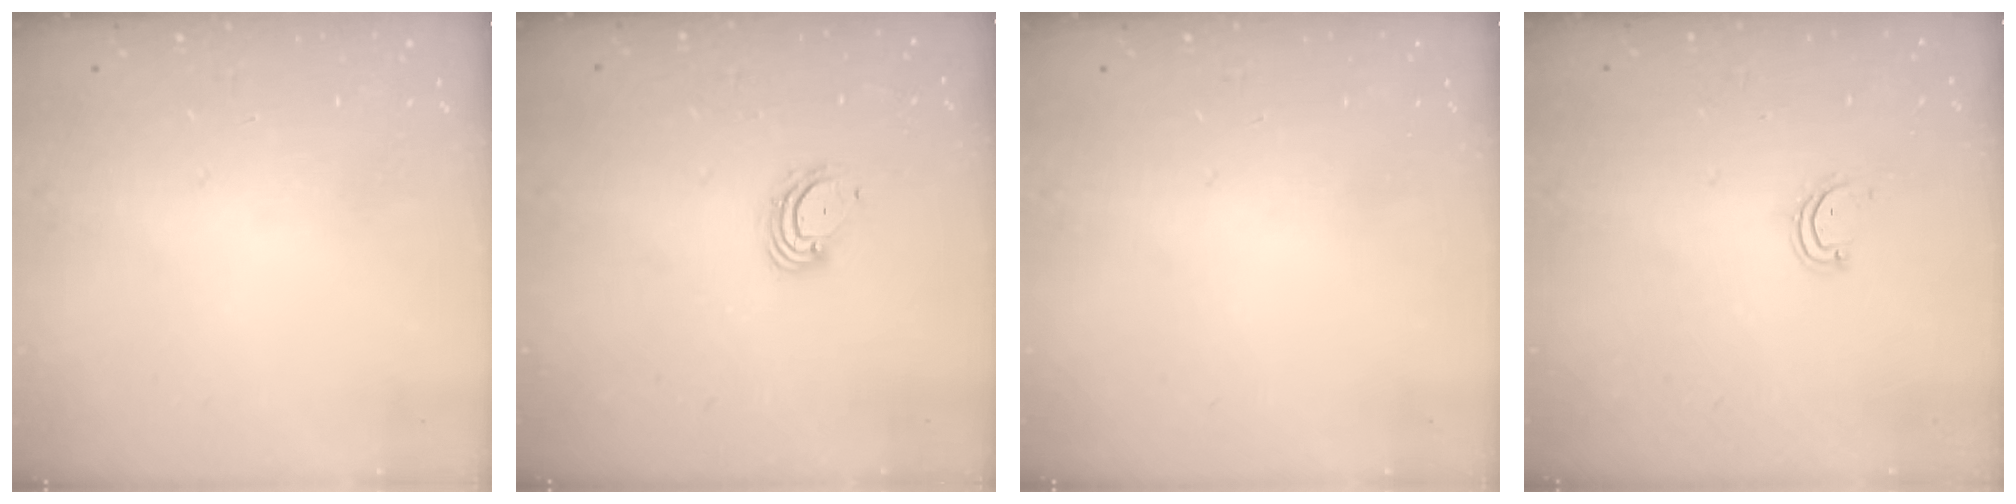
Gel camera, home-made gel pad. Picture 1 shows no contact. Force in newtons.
{"total": 5.0, "press": 4.9, "slide": 0.4}
{"total": 0.0}
{"total": 2.8, "press": 2.8, "slide": 0.3}